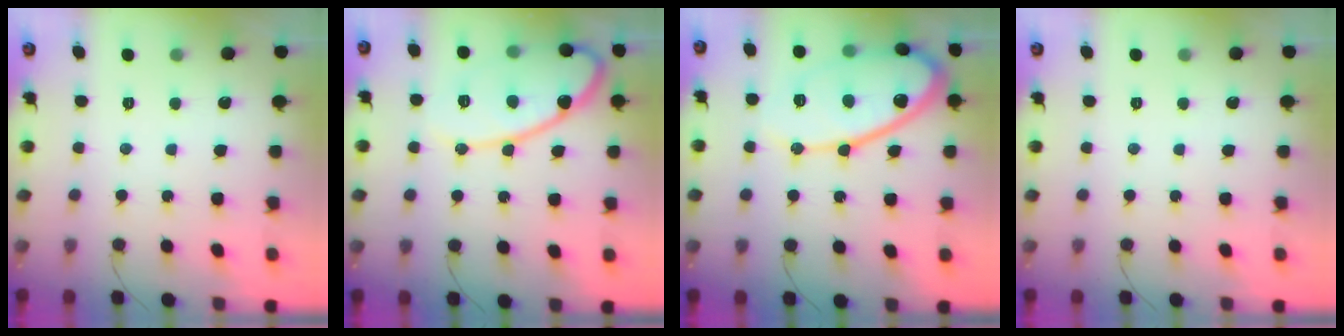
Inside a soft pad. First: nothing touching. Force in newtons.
{"total": 14.1, "press": 14.1, "slide": 1.0}
{"total": 16.8, "press": 16.7, "slide": 1.2}
{"total": 0.0}